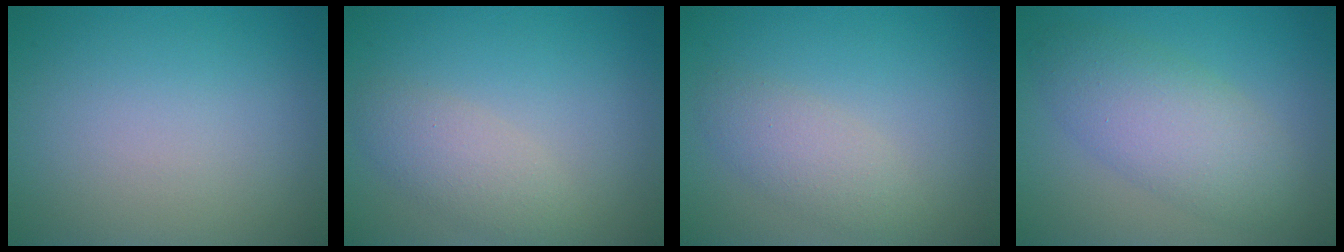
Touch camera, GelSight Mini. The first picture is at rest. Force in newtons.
{"total": 2.8, "press": 2.8, "slide": 0.2}
{"total": 2.5, "press": 2.5, "slide": 0.1}
{"total": 5.3, "press": 5.3, "slide": 0.1}